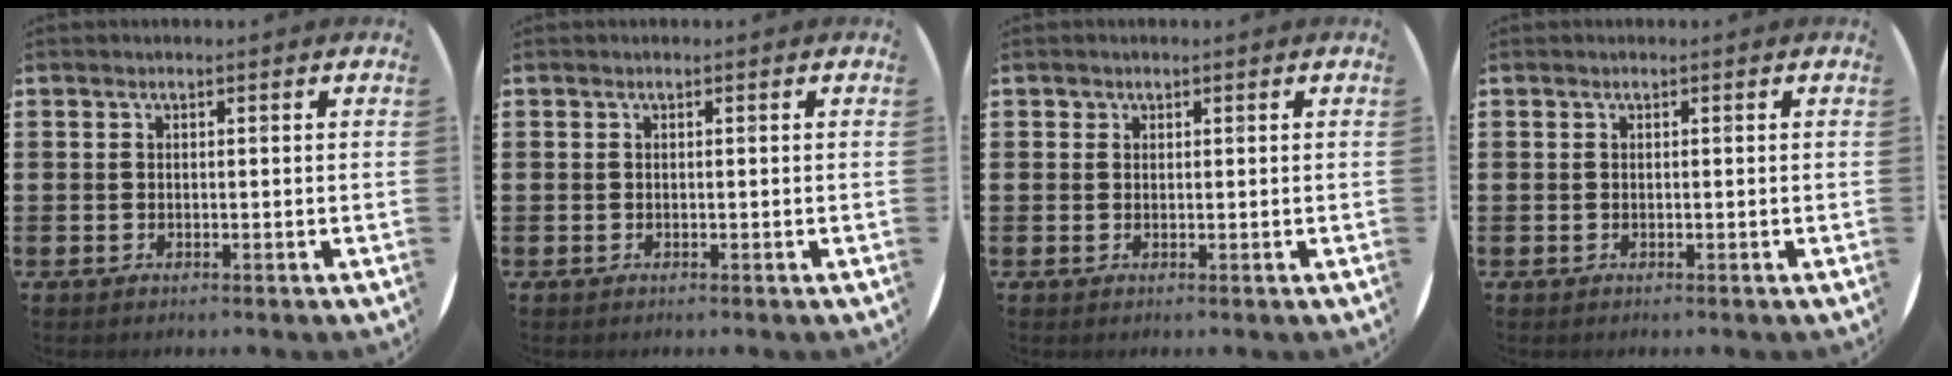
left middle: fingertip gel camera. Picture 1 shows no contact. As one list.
[{"total": 0.0}, {"total": 0.6, "force": [0.4, 0.5, 0.0], "torque": [0.009, 0.001, 0.005]}, {"total": 0.0}]